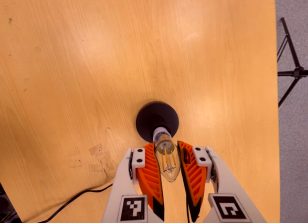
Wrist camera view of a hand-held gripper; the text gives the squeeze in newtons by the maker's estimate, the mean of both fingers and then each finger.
{"total": 21.6, "left": 24.7, "right": 18.5}